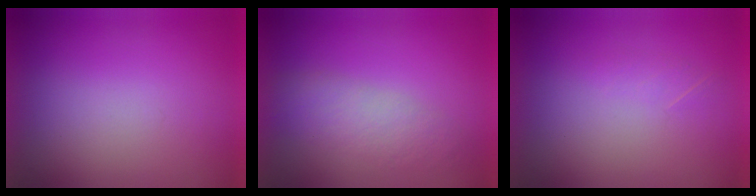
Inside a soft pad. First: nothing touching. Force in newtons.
{"total": 3.4}
{"total": 1.3}